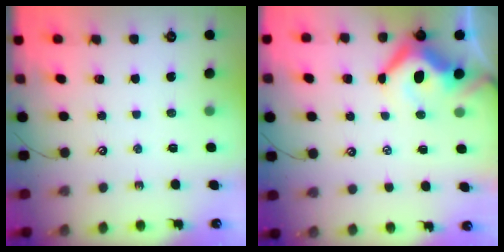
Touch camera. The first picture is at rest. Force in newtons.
{"total": 7.6, "press": 7.5, "slide": 1.4}